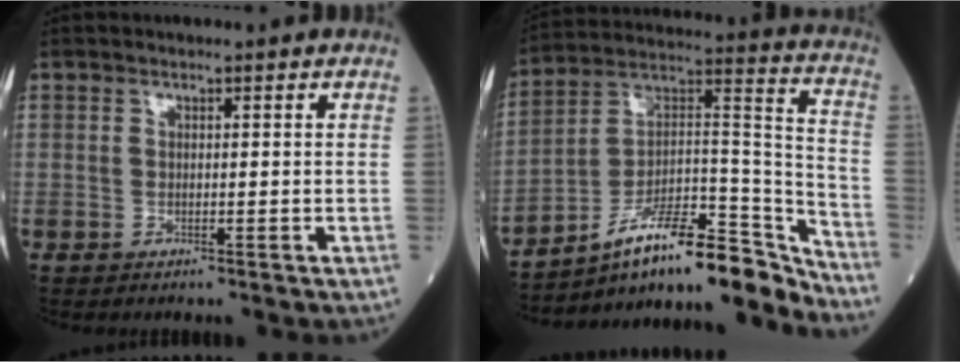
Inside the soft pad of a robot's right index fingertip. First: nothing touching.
{"total": 20.3, "force": [-15.5, 4.2, 12.5], "torque": [-0.159, 0.050, -0.248]}